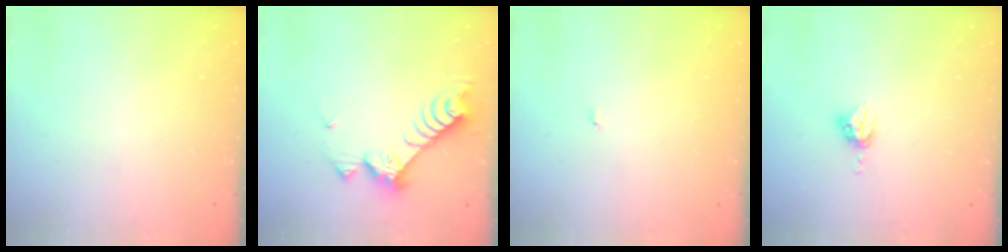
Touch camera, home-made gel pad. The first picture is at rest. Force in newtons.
{"total": 8.6, "press": 8.6, "slide": 0.2}
{"total": 2.9, "press": 2.9, "slide": 0.3}
{"total": 5.1, "press": 5.1, "slide": 0.7}